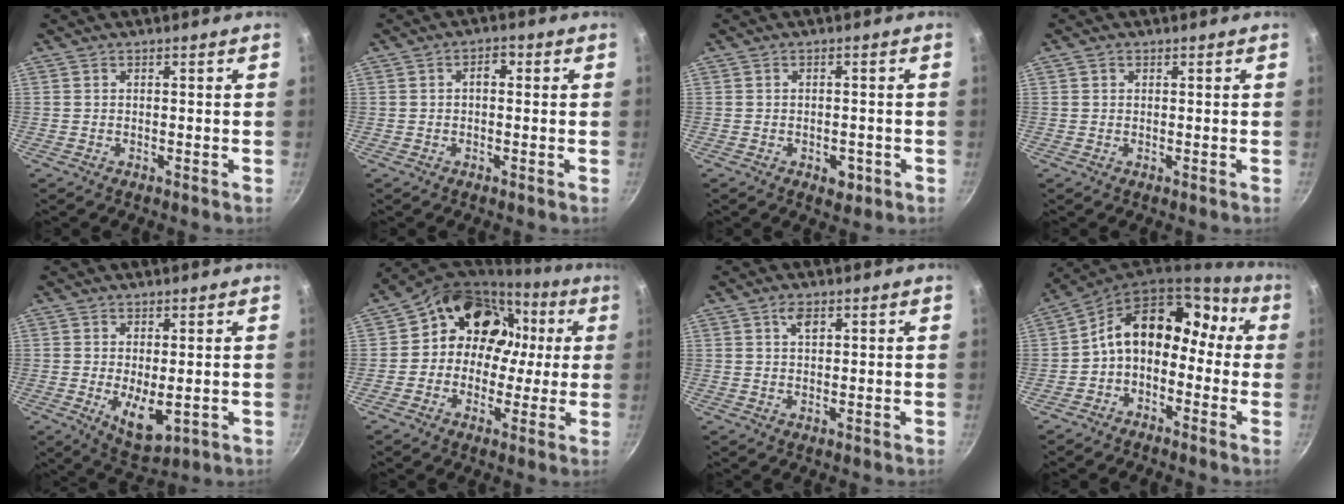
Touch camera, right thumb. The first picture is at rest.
{"total": 2.6, "force": [0.3, 1.7, 2.0], "torque": [-0.026, 0.007, 0.001]}
{"total": 3.3, "force": [-1.3, 2.1, 2.3], "torque": [-0.024, 0.008, -0.009]}
{"total": 0.8, "force": [0.4, 0.7, 0.3], "torque": [-0.003, 0.003, 0.006]}
{"total": 7.5, "force": [-0.8, 3.5, 6.6], "torque": [-0.096, -0.015, 0.004]}
{"total": 15.5, "force": [2.4, 12.9, 8.3], "torque": [-0.084, 0.046, 0.025]}
{"total": 2.6, "force": [1.1, 1.4, 2.0], "torque": [-0.026, -0.004, 0.018]}
{"total": 13.4, "force": [-1.0, 10.0, 8.8], "torque": [-0.102, 0.069, -0.038]}